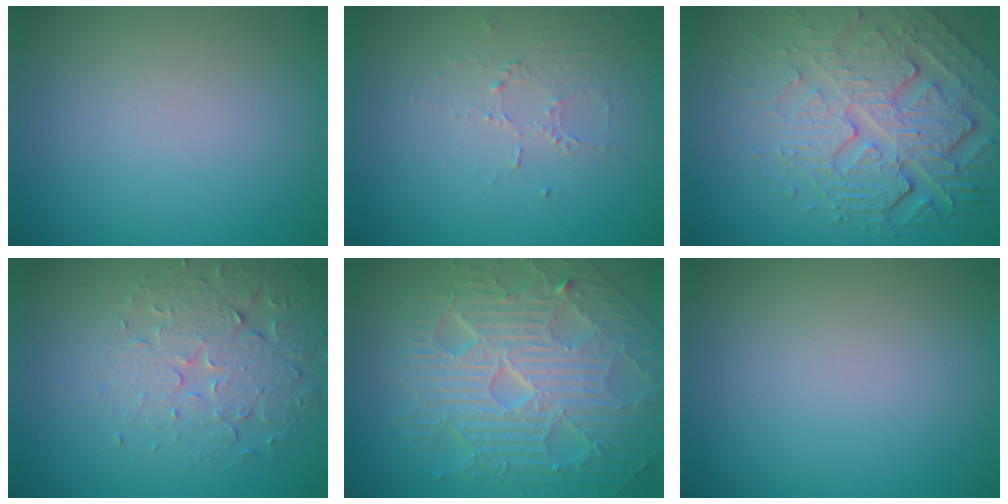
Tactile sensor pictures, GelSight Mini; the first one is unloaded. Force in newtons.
{"total": 1.4, "press": 0.8, "slide": 1.2}
{"total": 8.1, "press": 5.7, "slide": 5.8}
{"total": 4.4, "press": 4.1, "slide": 1.7}
{"total": 10.8, "press": 7.0, "slide": 8.2}
{"total": 0.0}